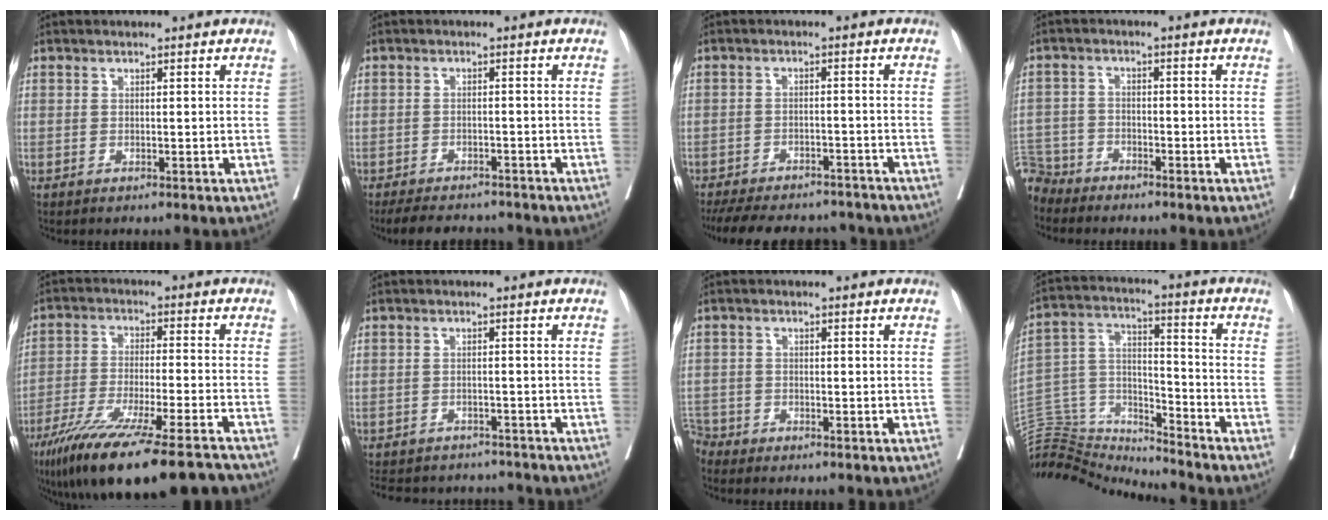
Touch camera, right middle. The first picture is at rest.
{"total": 7.9, "force": [-7.1, 2.4, 2.6], "torque": [-0.032, -0.006, -0.099]}
{"total": 17.7, "force": [-15.6, 5.1, 6.6], "torque": [-0.162, -0.014, -0.211]}
{"total": 6.0, "force": [-5.6, 2.2, -0.8], "torque": [0.018, 0.002, -0.111]}
{"total": 21.8, "force": [-17.4, 1.1, 13.0], "torque": [-0.185, -0.045, -0.275]}
{"total": 13.9, "force": [-12.6, 4.4, 3.8], "torque": [-0.087, 0.006, -0.160]}
{"total": 3.1, "force": [-2.9, 0.9, -0.5], "torque": [0.010, -0.004, -0.058]}
{"total": 14.7, "force": [-14.5, 2.6, 0.6], "torque": [-0.015, 0.067, -0.257]}